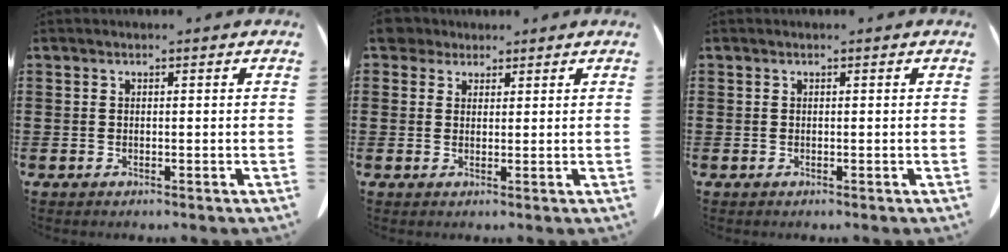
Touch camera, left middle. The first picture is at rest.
{"total": 2.6, "force": [2.0, 1.5, 0.9], "torque": [-0.025, 0.009, 0.038]}
{"total": 0.0}